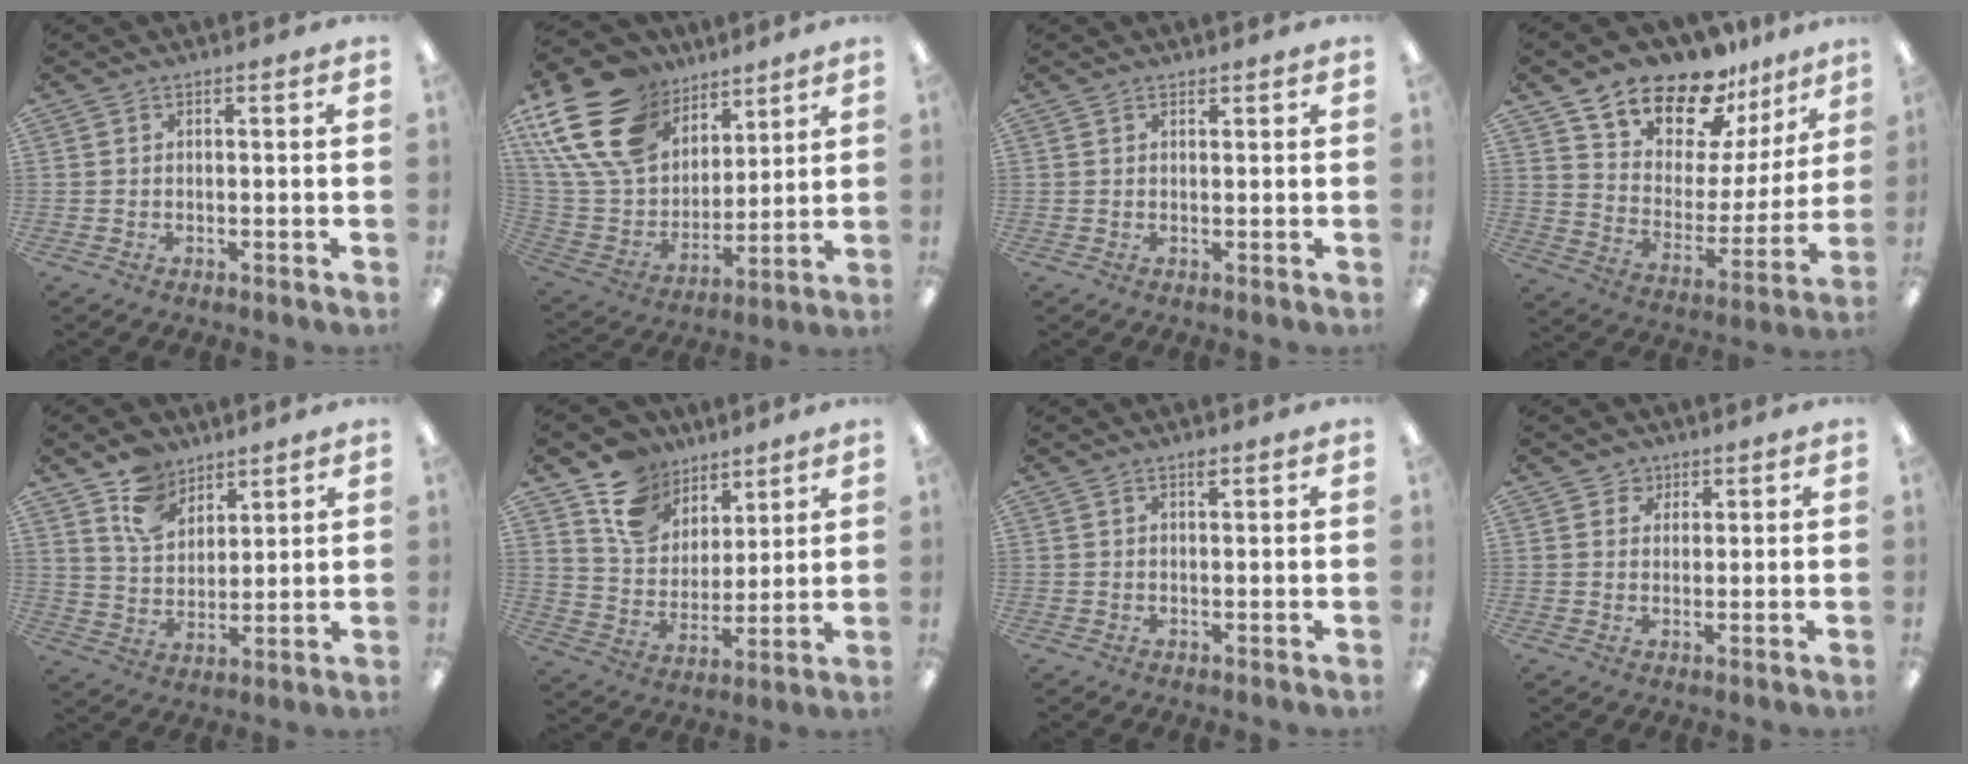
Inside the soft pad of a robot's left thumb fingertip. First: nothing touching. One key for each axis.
{"total": 22.3, "fx": 12.0, "fy": 15.0, "fz": 11.4, "tx": -0.236, "ty": -0.060, "tz": 0.225}
{"total": 0.9, "fx": 0.9, "fy": 0.3, "fz": 0.0, "tx": -0.001, "ty": 0.000, "tz": 0.016}
{"total": 19.0, "fx": 15.9, "fy": 8.2, "fz": 6.6, "tx": -0.134, "ty": -0.119, "tz": 0.286}
{"total": 10.6, "fx": 7.5, "fy": 6.7, "fz": 3.5, "tx": -0.076, "ty": -0.033, "tz": 0.146}
{"total": 13.4, "fx": 9.1, "fy": 9.1, "fz": 3.6, "tx": -0.081, "ty": -0.057, "tz": 0.178}
{"total": 1.3, "fx": 1.0, "fy": 0.3, "fz": 0.8, "tx": -0.011, "ty": -0.002, "tz": 0.015}
{"total": 3.2, "fx": 1.8, "fy": 2.6, "fz": 0.2, "tx": 0.003, "ty": -0.001, "tz": 0.030}